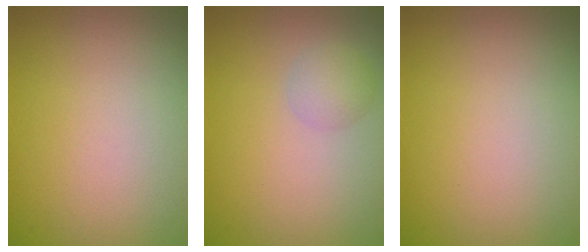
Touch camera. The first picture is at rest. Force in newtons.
{"total": 1.7, "press": 1.7, "slide": 0.1}
{"total": 0.0}